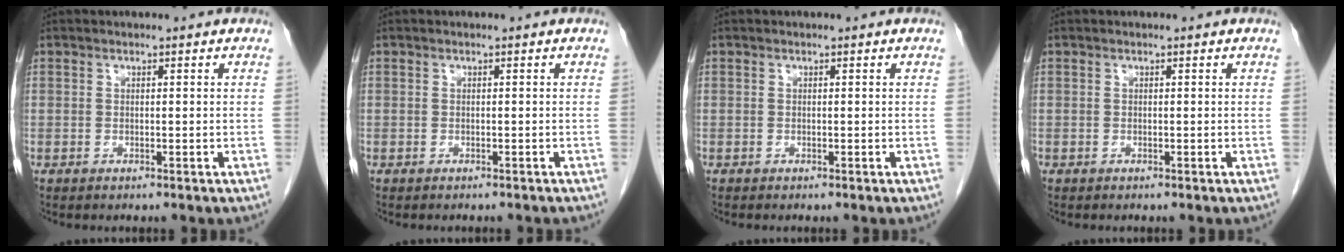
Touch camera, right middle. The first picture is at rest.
{"total": 2.0, "force": [-1.8, 0.3, 0.8], "torque": [-0.019, -0.004, -0.020]}
{"total": 0.0}
{"total": 0.0}